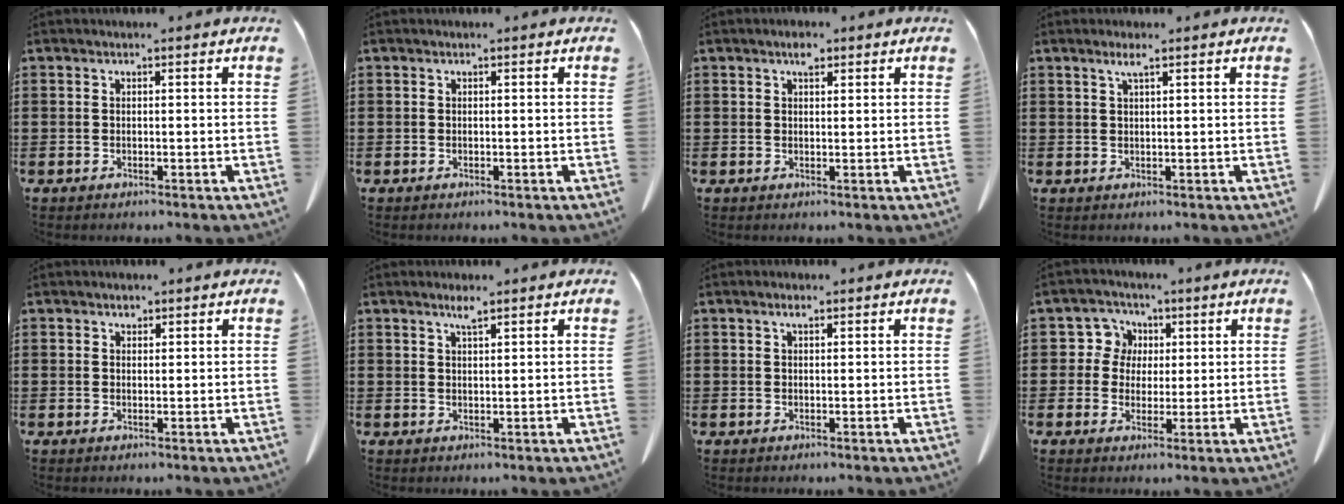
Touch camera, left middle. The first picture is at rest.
{"total": 0.0}
{"total": 2.3, "force": [1.4, 1.0, 1.4], "torque": [-0.024, 0.001, 0.024]}
{"total": 1.8, "force": [1.1, 0.1, 1.4], "torque": [-0.031, 0.000, 0.019]}
{"total": 1.0, "force": [0.8, 0.5, 0.3], "torque": [0.000, -0.002, 0.014]}
{"total": 2.2, "force": [1.6, 0.2, 1.4], "torque": [-0.030, 0.001, 0.028]}
{"total": 1.1, "force": [0.7, 0.4, 0.7], "torque": [-0.016, 0.001, 0.012]}
{"total": 5.5, "force": [1.8, 5.0, 1.3], "torque": [-0.045, 0.013, 0.030]}